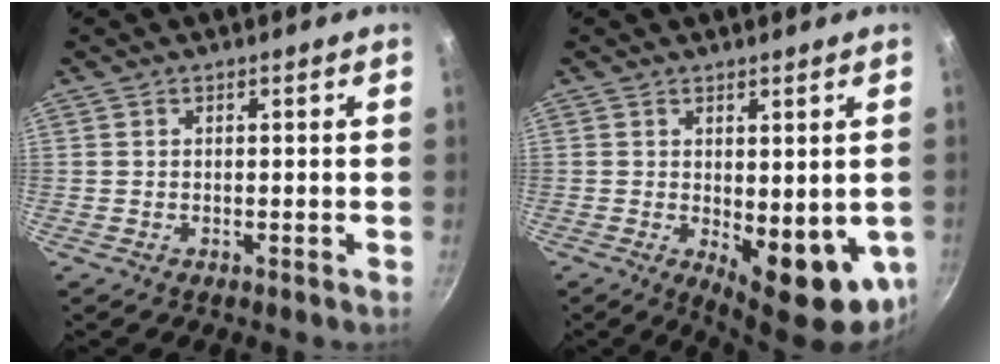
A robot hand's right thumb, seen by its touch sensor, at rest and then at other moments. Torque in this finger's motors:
{"motor_torque": [-0.18, 0.95, 0.17, -0.06, 0.29]}